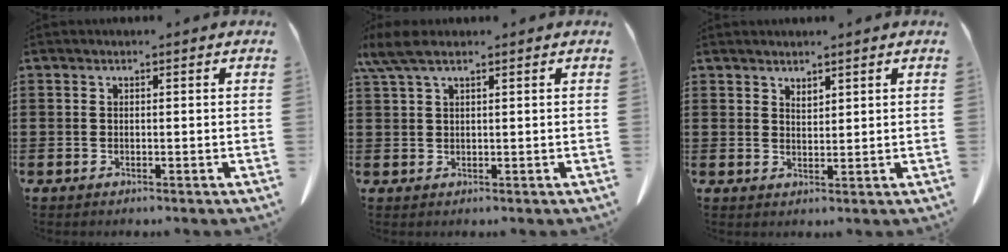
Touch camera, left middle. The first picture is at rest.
{"total": 3.9, "force": [2.3, 1.0, 3.0], "torque": [-0.071, 0.002, 0.039]}
{"total": 1.7, "force": [1.7, 0.3, 0.2], "torque": [-0.007, 0.002, 0.032]}